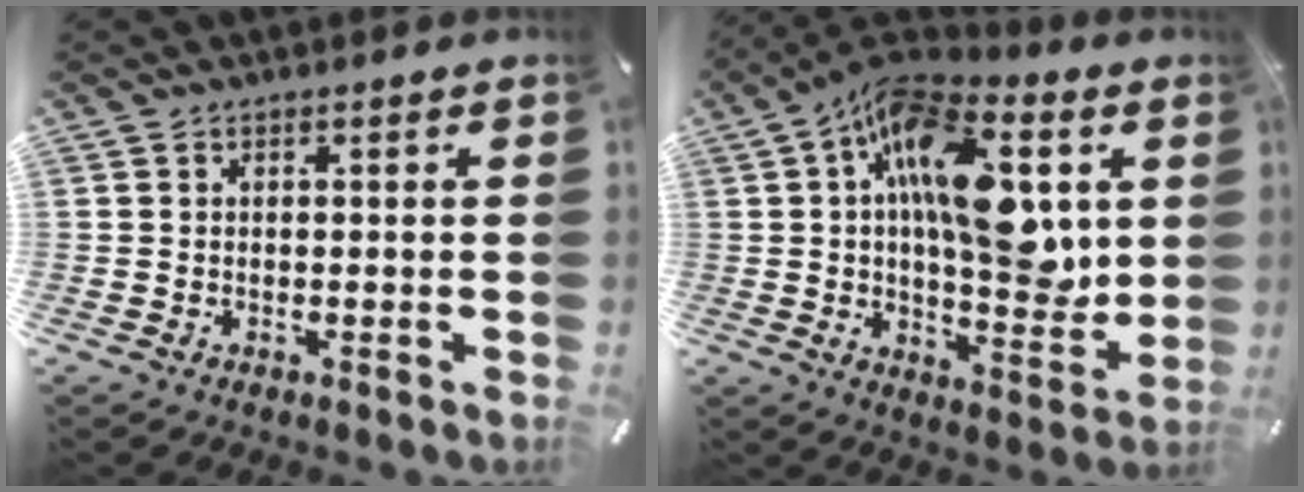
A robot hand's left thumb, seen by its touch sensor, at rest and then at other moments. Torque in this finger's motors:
{"motor_torque": [0.35, 2.15, 2.77, 0.00, 0.86]}